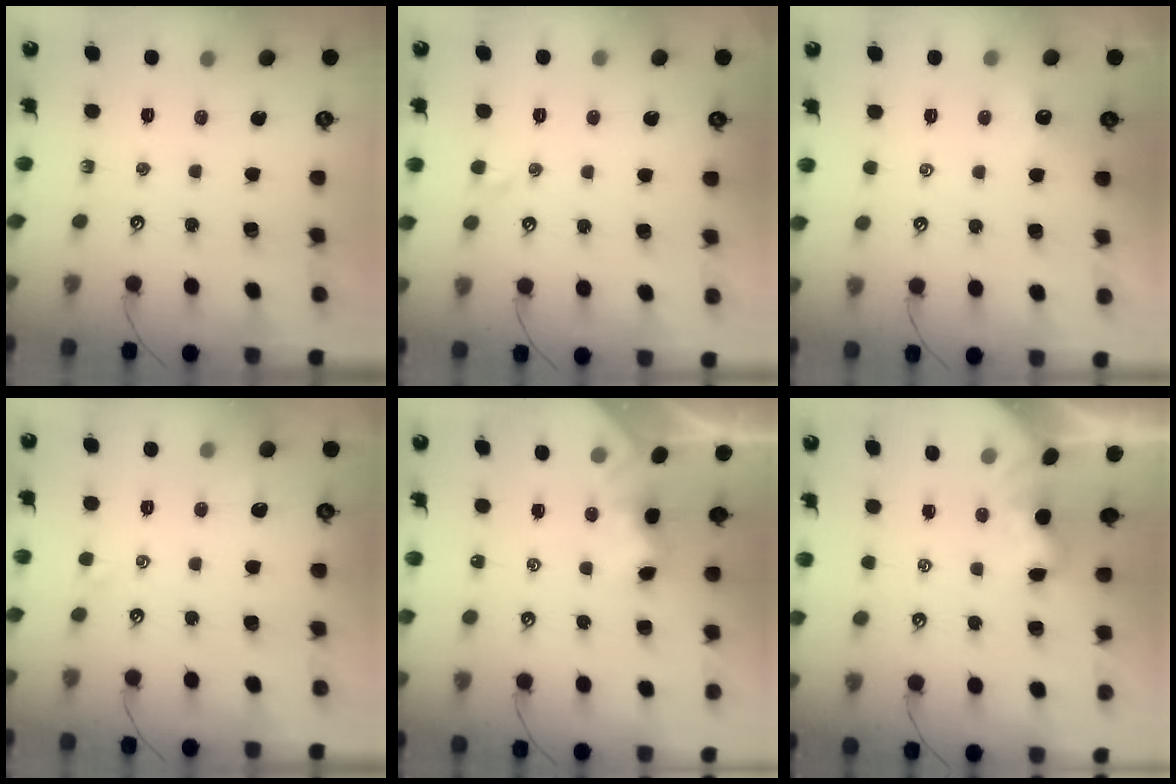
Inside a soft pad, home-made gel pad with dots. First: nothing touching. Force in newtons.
{"total": 0.6, "press": 0.3, "slide": 0.5}
{"total": 1.0, "press": 0.9, "slide": 0.4}
{"total": 1.4, "press": 1.3, "slide": 0.4}
{"total": 2.4, "press": 2.3, "slide": 0.3}
{"total": 1.9, "press": 1.8, "slide": 0.5}